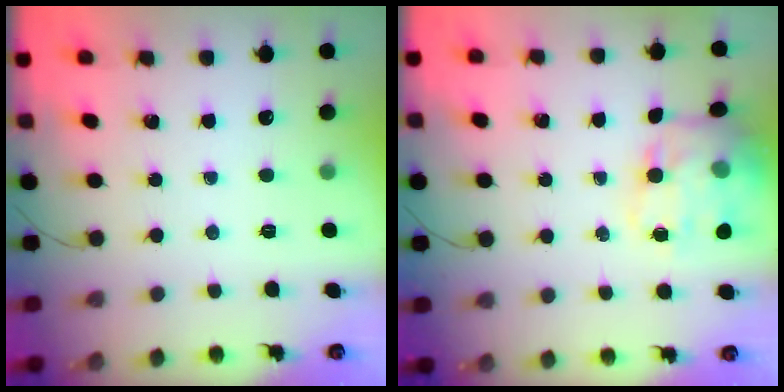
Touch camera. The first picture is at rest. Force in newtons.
{"total": 13.8, "press": 13.6, "slide": 2.3}